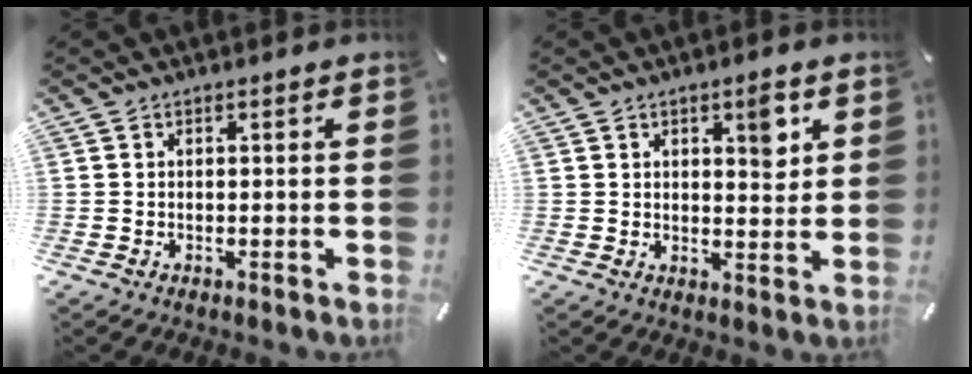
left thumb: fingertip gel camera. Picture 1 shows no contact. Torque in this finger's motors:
{"motor_torque": [0.32, -0.14, -0.01, 0.11, -0.01]}